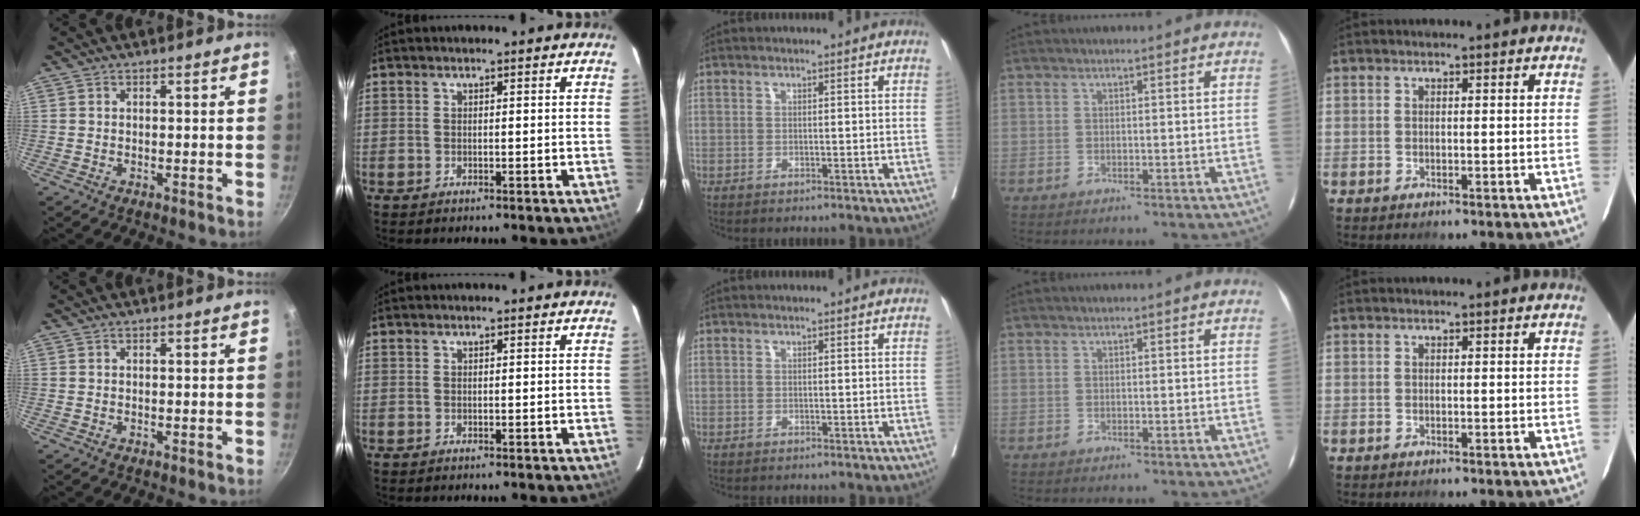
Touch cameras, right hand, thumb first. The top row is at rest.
{}